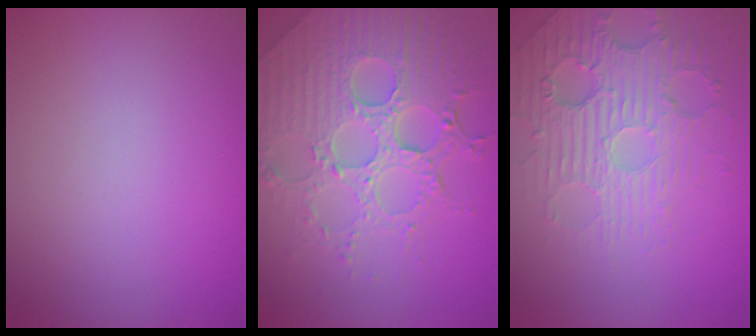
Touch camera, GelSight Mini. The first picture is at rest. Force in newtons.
{"total": 8.3, "press": 6.0, "slide": 5.7}
{"total": 4.5, "press": 4.1, "slide": 2.0}